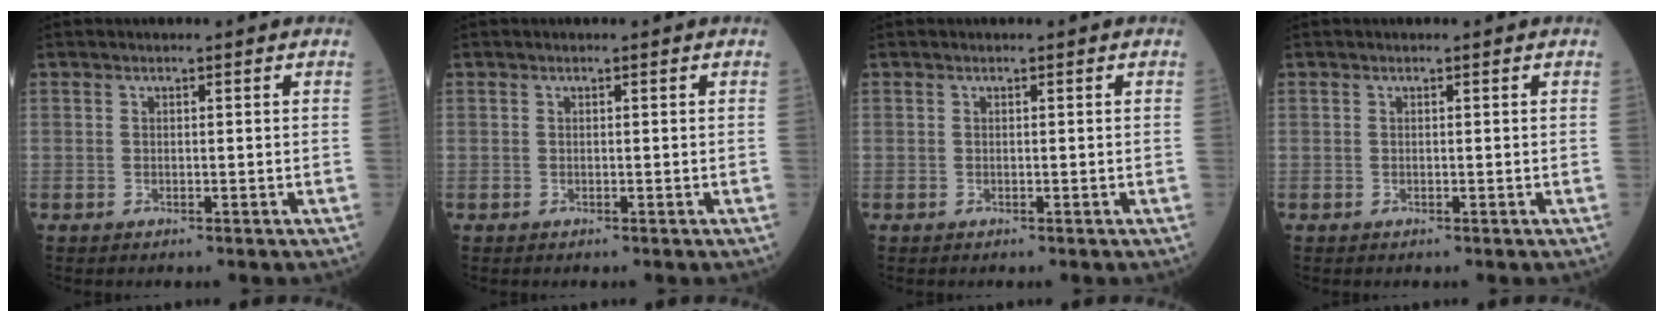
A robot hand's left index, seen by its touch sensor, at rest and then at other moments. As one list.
[{"total": 0.0}, {"total": 0.0}, {"total": 0.0}]